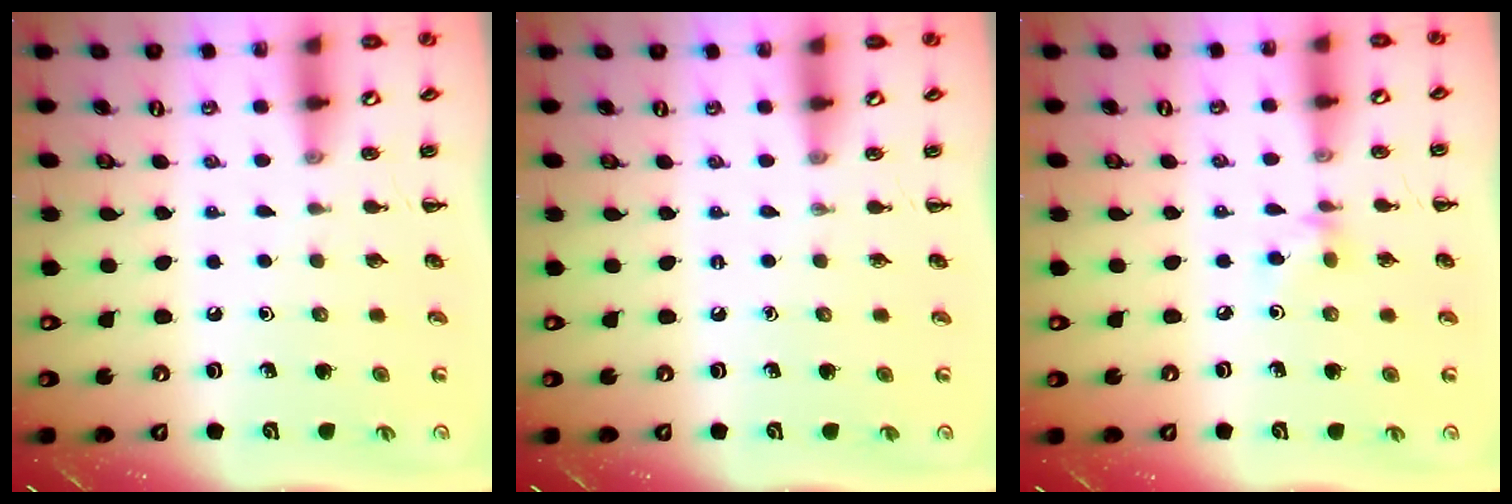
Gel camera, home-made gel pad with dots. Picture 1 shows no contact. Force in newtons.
{"total": 0.0}
{"total": 4.7, "press": 4.6, "slide": 1.2}